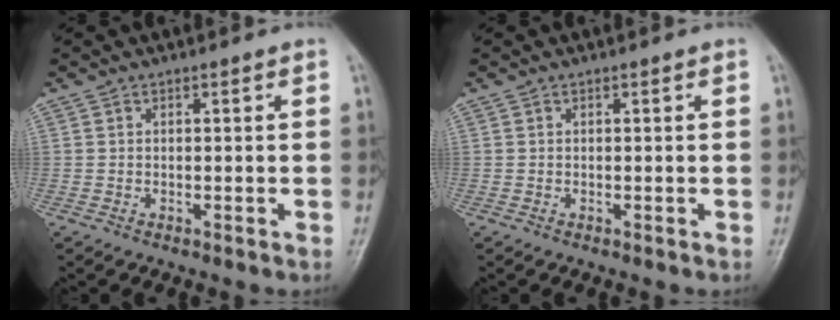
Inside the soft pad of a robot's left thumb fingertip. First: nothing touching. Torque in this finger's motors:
{"motor_torque": [-0.13, -0.03, -0.07, 0.07, 0.00]}